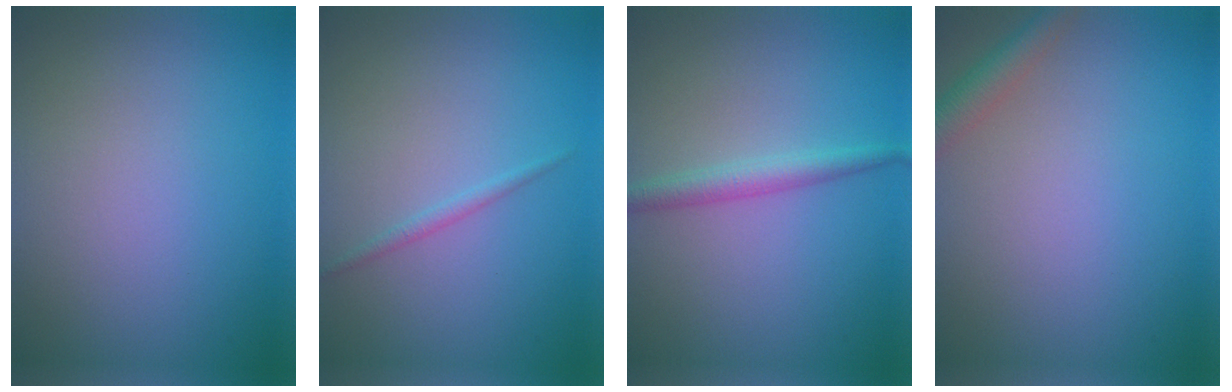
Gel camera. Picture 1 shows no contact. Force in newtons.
{"total": 0.9, "press": 0.9, "slide": 0.0}
{"total": 2.2, "press": 2.2, "slide": 0.1}
{"total": 2.3, "press": 2.3, "slide": 0.1}